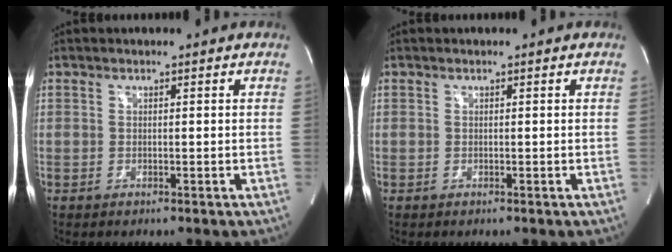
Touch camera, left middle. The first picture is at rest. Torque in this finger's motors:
{"motor_torque": [0.20, -0.13, -0.05, -0.01]}